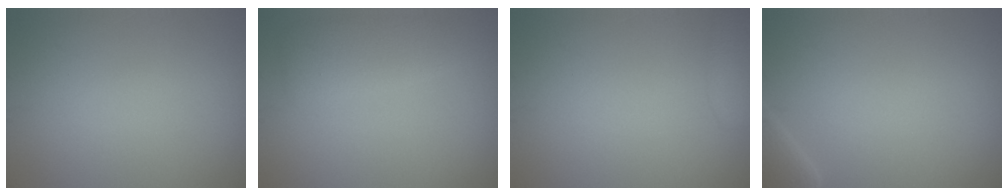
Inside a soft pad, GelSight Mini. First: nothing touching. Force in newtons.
{"total": 3.1, "press": 3.1, "slide": 0.3}
{"total": 2.3, "press": 2.3, "slide": 0.2}
{"total": 2.4, "press": 2.3, "slide": 0.4}